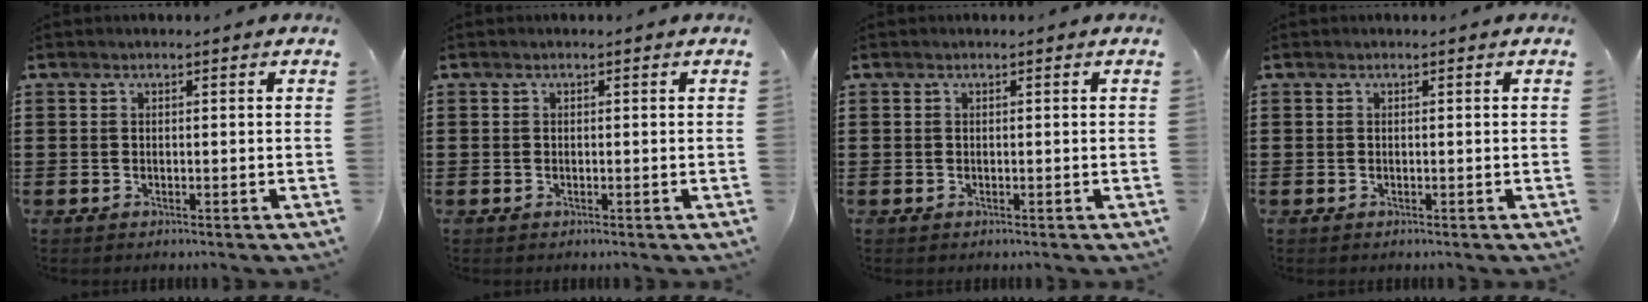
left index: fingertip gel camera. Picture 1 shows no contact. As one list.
[{"total": 0.0}, {"total": 0.0}, {"total": 0.0}]